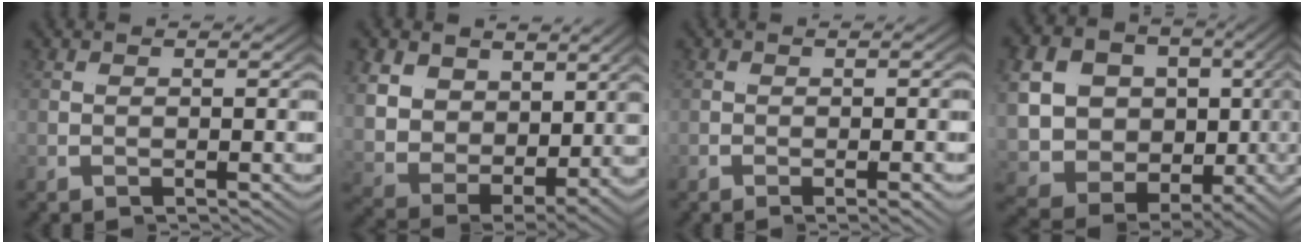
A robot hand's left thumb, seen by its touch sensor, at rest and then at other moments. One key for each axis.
{"total": 4.9, "fx": 3.2, "fy": 3.2, "fz": 1.8, "tx": -0.068, "ty": -0.008, "tz": 0.049}
{"total": 2.5, "fx": -0.8, "fy": -1.5, "fz": 1.8, "tx": -0.032, "ty": 0.010, "tz": -0.019}
{"total": 17.4, "fx": 2.8, "fy": 14.4, "fz": 9.3, "tx": -0.185, "ty": -0.014, "tz": 0.030}